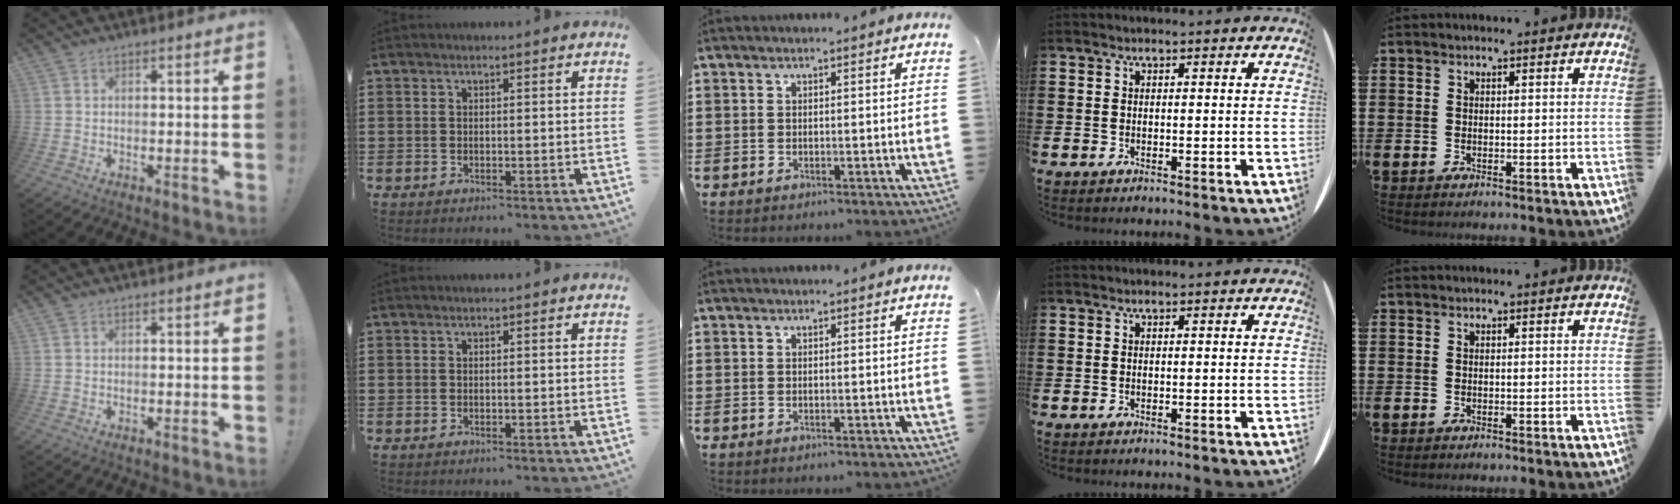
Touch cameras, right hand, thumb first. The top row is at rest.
{}